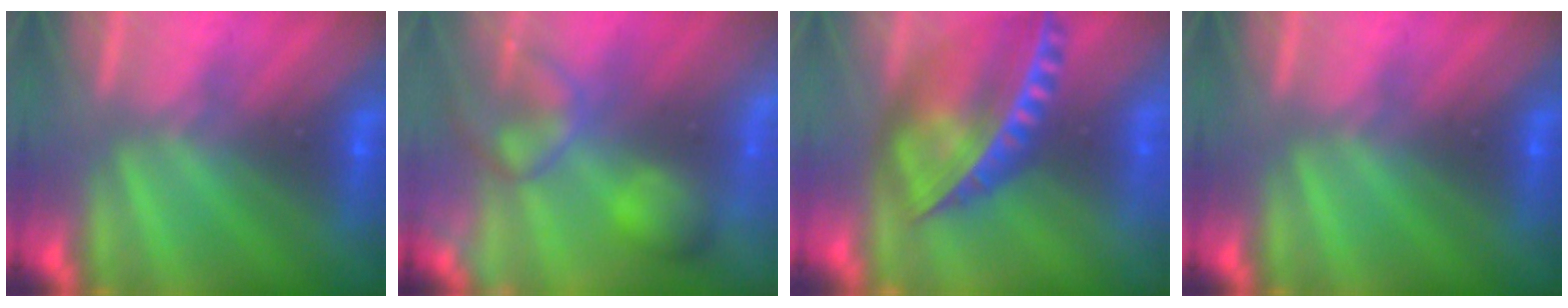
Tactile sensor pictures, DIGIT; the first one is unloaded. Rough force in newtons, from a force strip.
{"total": 7.0}
{"total": 13.7}
{"total": 0.0}